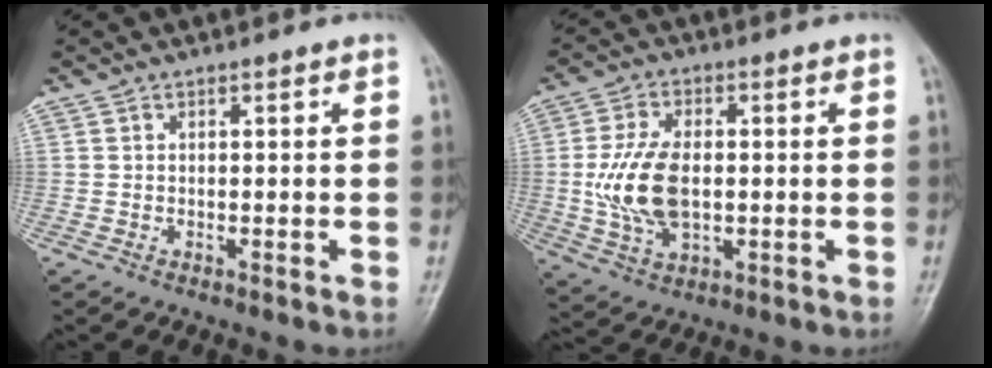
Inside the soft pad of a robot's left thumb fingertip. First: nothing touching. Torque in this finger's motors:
{"motor_torque": [2.21, 2.24, 1.72, -0.52, 0.46]}